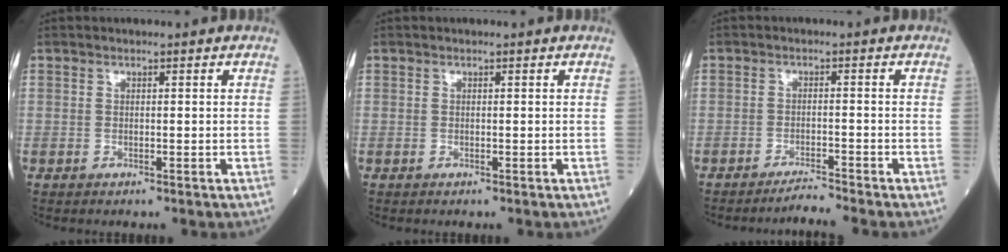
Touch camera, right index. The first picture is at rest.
{"total": 0.0}
{"total": 3.0, "force": [-2.7, -1.3, 0.3], "torque": [-0.006, -0.013, -0.048]}